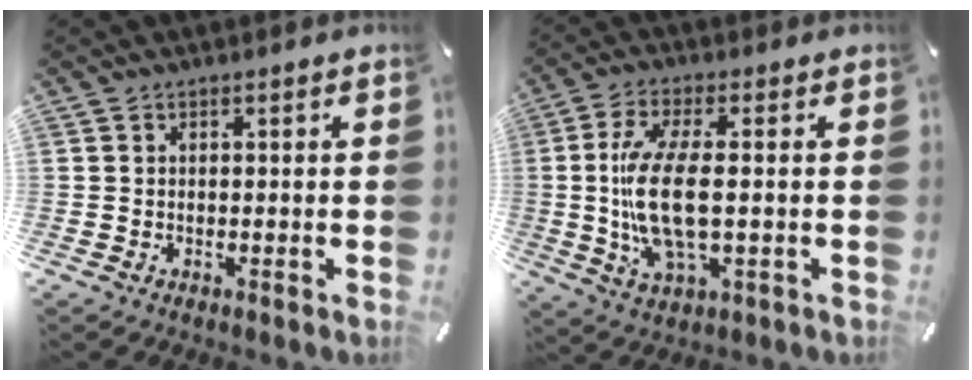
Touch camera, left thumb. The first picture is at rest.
{"total": 13.5, "force": [0.0, 5.0, 12.5], "torque": [-0.267, -0.016, -0.004]}